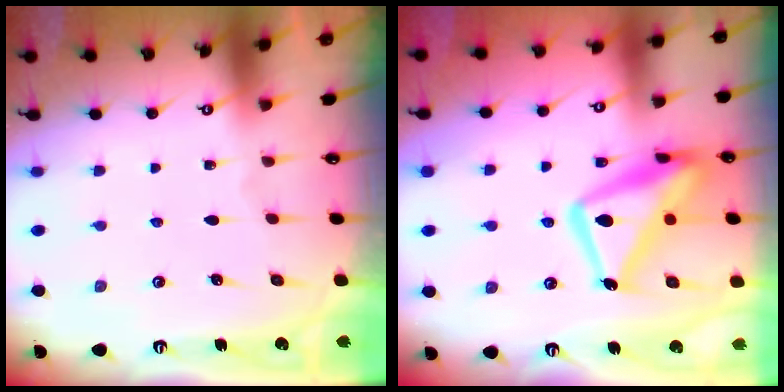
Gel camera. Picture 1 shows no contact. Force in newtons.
{"total": 17.2, "press": 17.1, "slide": 1.5}